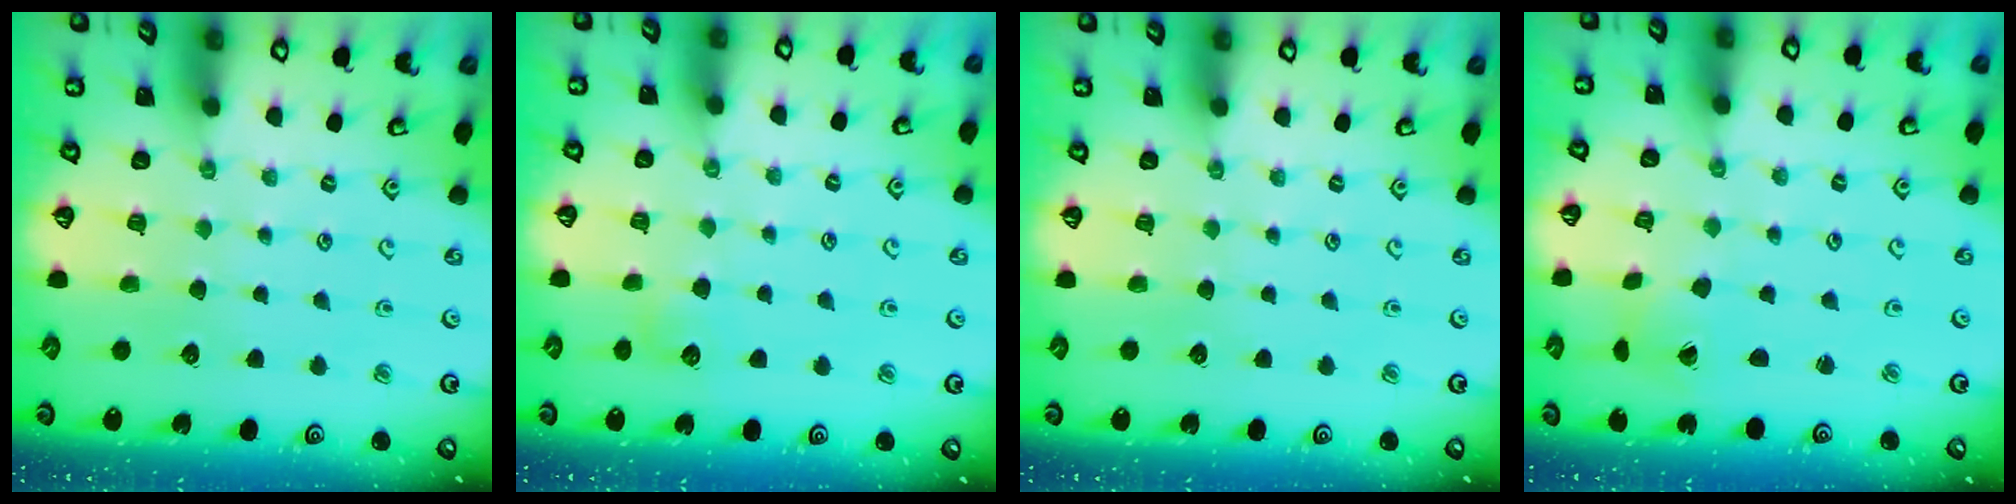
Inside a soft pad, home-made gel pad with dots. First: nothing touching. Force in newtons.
{"total": 4.3, "press": 4.2, "slide": 0.5}
{"total": 0.0}
{"total": 1.0, "press": 1.0, "slide": 0.1}